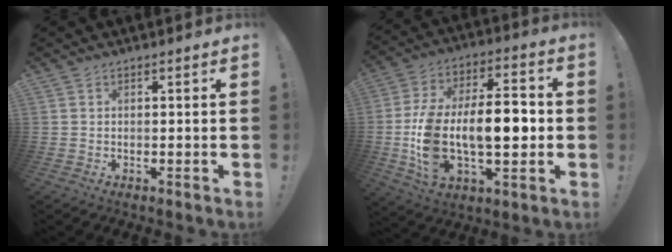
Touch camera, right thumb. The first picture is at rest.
{"total": 19.9, "force": [-3.0, 10.2, 16.7], "torque": [-0.302, 0.011, -0.046]}